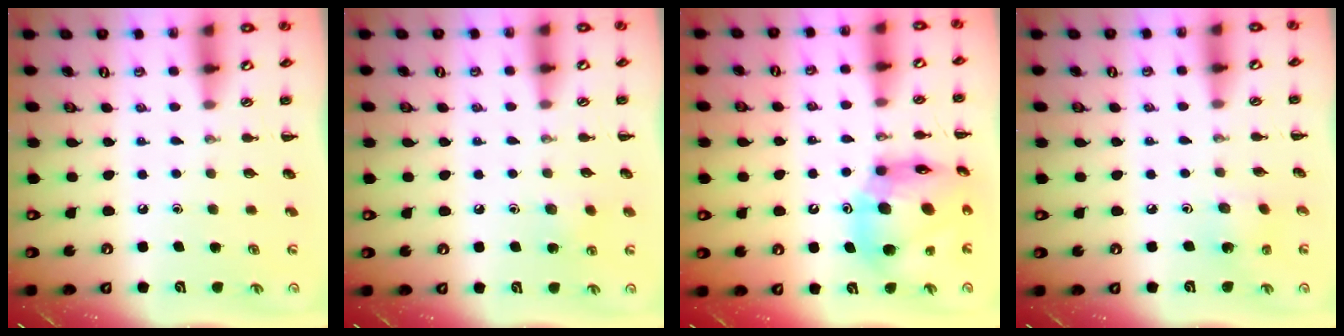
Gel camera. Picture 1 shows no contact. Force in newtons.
{"total": 6.1, "press": 5.9, "slide": 1.7}
{"total": 17.1, "press": 16.3, "slide": 5.0}
{"total": 2.7, "press": 2.6, "slide": 0.7}